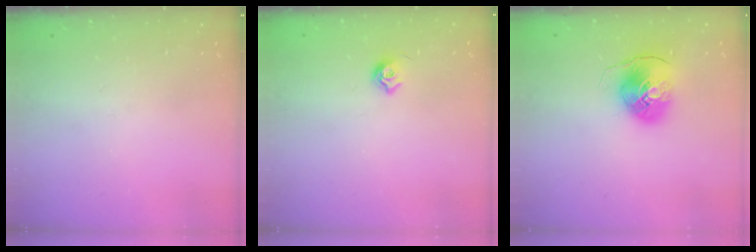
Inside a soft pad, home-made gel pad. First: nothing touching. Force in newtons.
{"total": 6.0, "press": 5.9, "slide": 1.0}
{"total": 9.0, "press": 8.8, "slide": 1.5}